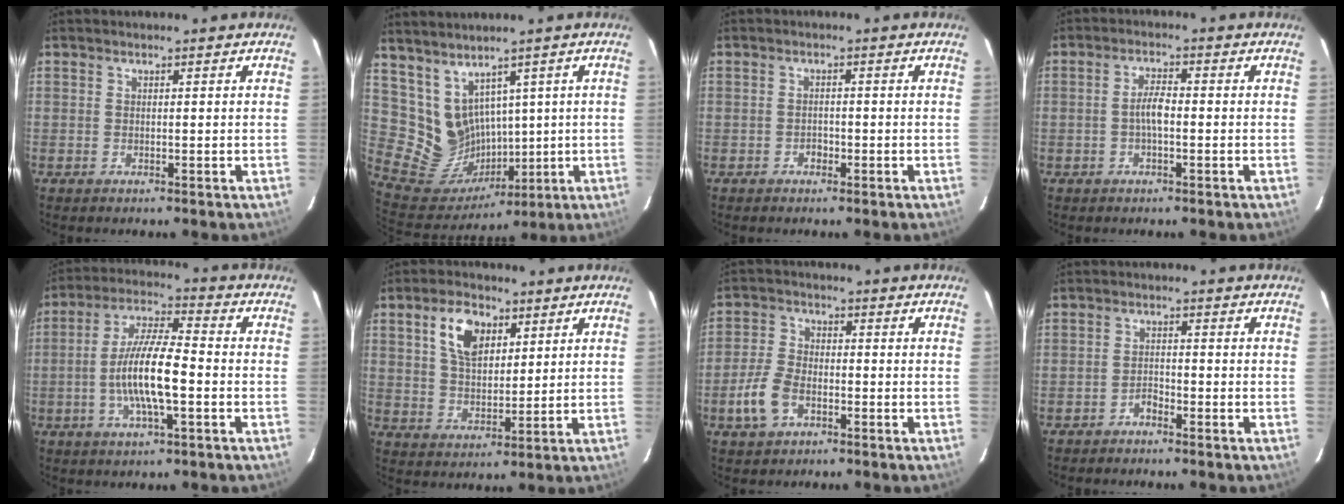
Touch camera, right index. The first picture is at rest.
{"total": 10.5, "force": [4.8, 8.4, 4.0], "torque": [-0.095, -0.007, 0.126]}
{"total": 1.3, "force": [-0.8, 0.9, 0.3], "torque": [-0.004, 0.002, -0.010]}
{"total": 3.3, "force": [-0.8, 1.0, 3.1], "torque": [-0.062, 0.007, -0.014]}
{"total": 11.7, "force": [-2.7, 2.4, 11.1], "torque": [-0.219, 0.002, -0.052]}
{"total": 9.0, "force": [4.0, 5.1, 6.2], "torque": [-0.114, 0.015, 0.076]}
{"total": 7.2, "force": [-3.3, 4.2, 4.8], "torque": [-0.111, 0.005, -0.059]}
{"total": 1.7, "force": [-1.6, 0.5, 0.5], "torque": [-0.009, 0.003, -0.026]}